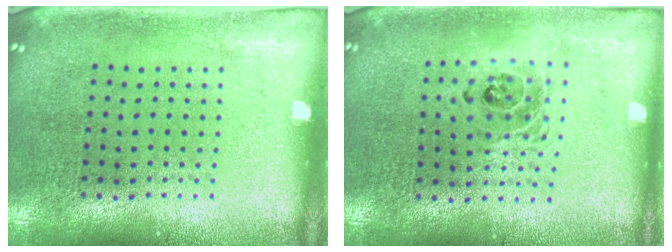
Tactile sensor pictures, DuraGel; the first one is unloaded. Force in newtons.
{"total": 1.5, "press": 1.3, "slide": 0.7}